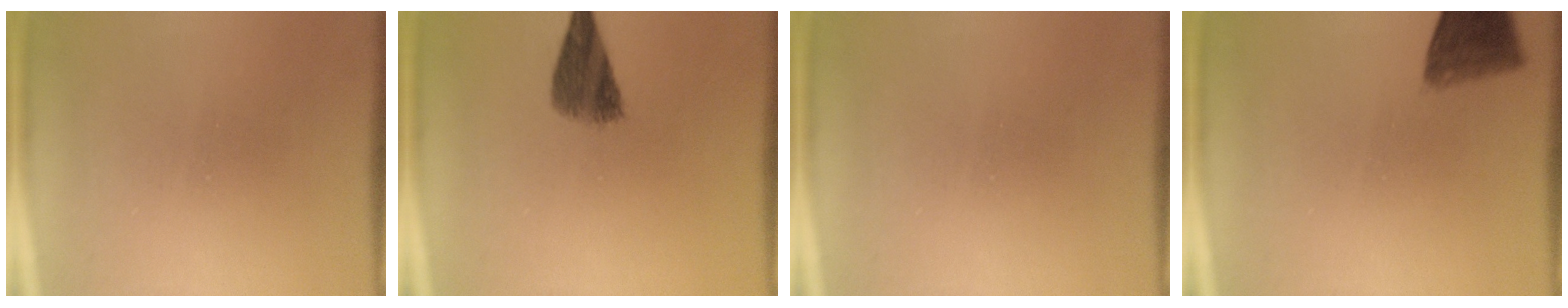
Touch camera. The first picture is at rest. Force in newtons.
{"total": 7.2}
{"total": 0.0}
{"total": 6.4}